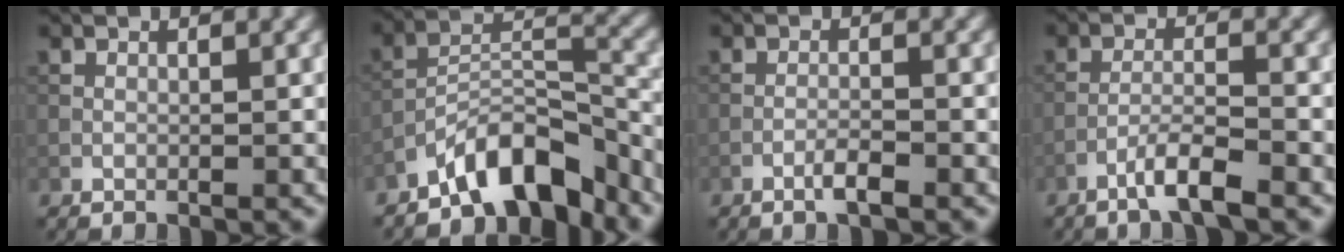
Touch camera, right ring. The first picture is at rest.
{"total": 7.4, "force": [-5.7, 2.6, 3.9], "torque": [-0.052, 0.009, -0.107]}
{"total": 1.7, "force": [-1.1, 0.2, 1.2], "torque": [-0.021, 0.005, -0.024]}
{"total": 3.3, "force": [-2.3, 0.1, 2.3], "torque": [-0.042, 0.007, -0.050]}